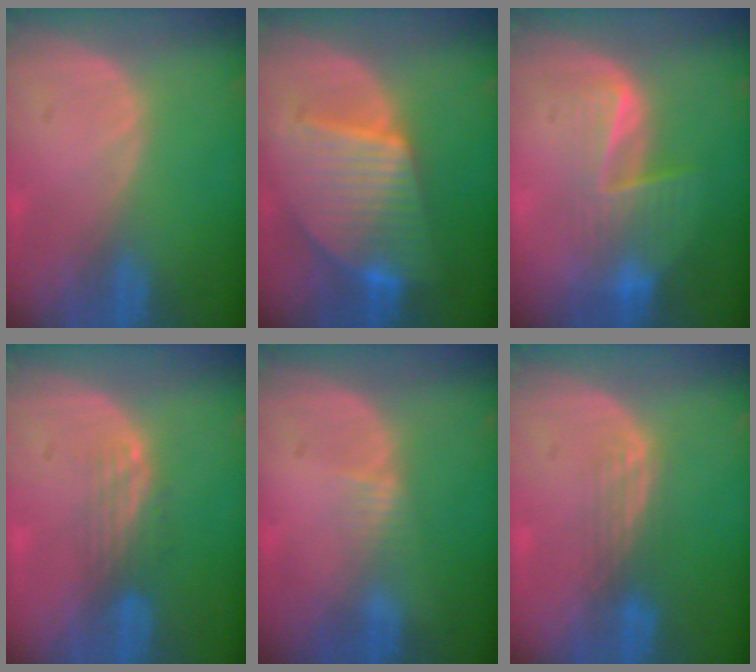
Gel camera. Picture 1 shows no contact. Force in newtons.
{"total": 9.8, "press": 9.7, "slide": 0.7}
{"total": 6.8, "press": 6.4, "slide": 2.3}
{"total": 3.3, "press": 2.7, "slide": 1.9}
{"total": 1.4, "press": 1.1, "slide": 0.8}
{"total": 3.0, "press": 2.5, "slide": 1.6}